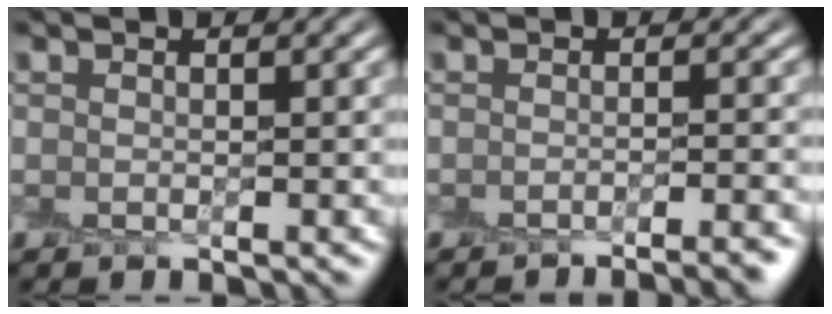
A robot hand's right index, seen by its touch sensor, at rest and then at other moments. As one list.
[{"total": 3.5, "force": [-3.1, 0.4, 1.5], "torque": [-0.010, -0.004, -0.036]}]